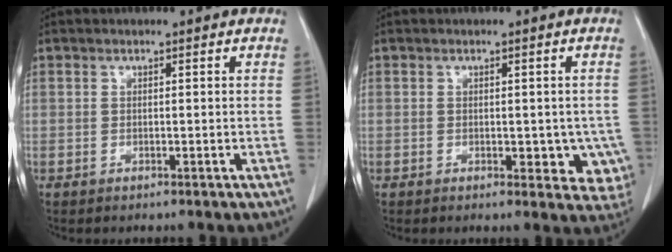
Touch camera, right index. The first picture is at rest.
{"total": 6.1, "force": [-1.1, 3.4, 5.0], "torque": [-0.032, -0.003, -0.008]}